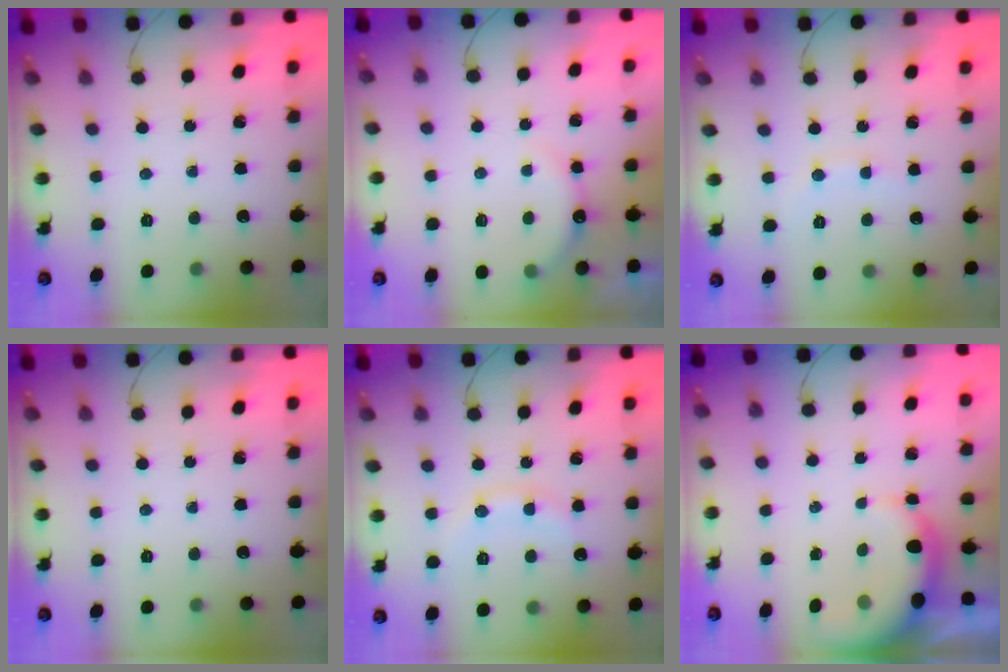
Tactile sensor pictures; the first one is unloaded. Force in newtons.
{"total": 5.8, "press": 5.7, "slide": 1.1}
{"total": 6.3, "press": 6.2, "slide": 1.4}
{"total": 0.0}
{"total": 8.1, "press": 8.0, "slide": 1.0}
{"total": 6.5, "press": 6.4, "slide": 1.3}